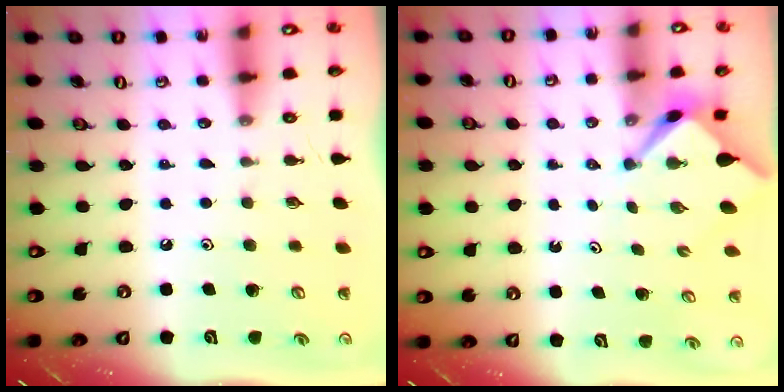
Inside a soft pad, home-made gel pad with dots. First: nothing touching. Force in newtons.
{"total": 2.5, "press": 2.4, "slide": 0.3}